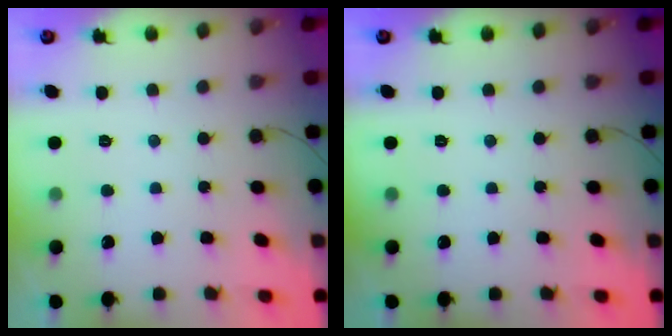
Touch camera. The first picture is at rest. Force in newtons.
{"total": 0.0}